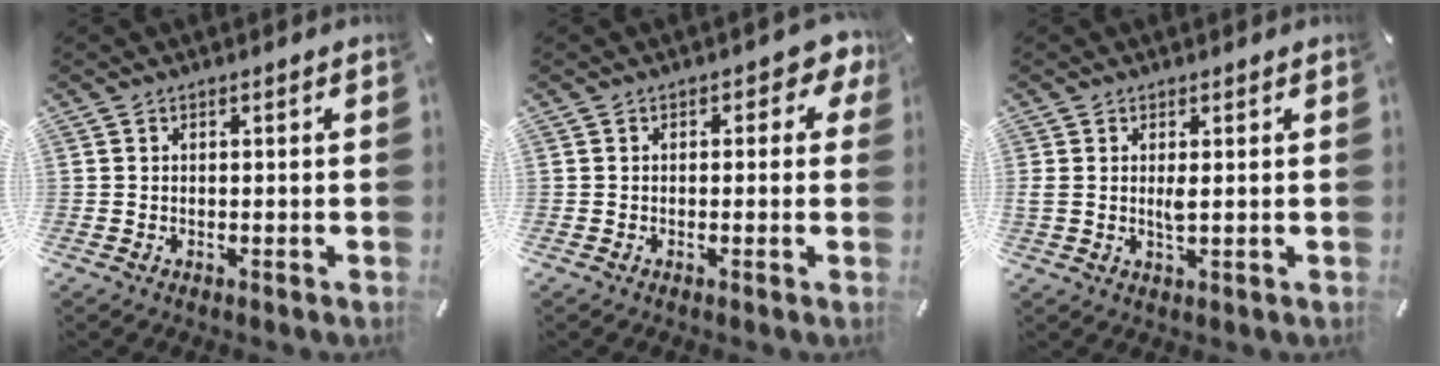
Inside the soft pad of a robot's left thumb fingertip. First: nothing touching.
{"total": 3.4, "force": [0.6, 2.2, 2.4], "torque": [-0.026, 0.003, 0.003]}
{"total": 2.6, "force": [0.5, 0.8, 2.5], "torque": [-0.043, -0.004, 0.006]}